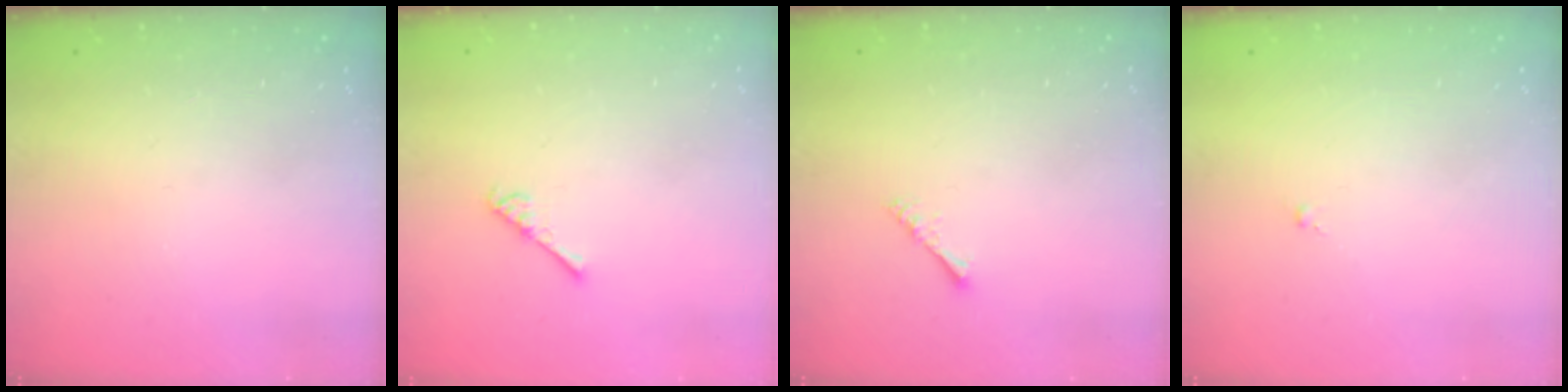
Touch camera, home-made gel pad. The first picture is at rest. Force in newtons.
{"total": 2.6, "press": 2.6, "slide": 0.5}
{"total": 1.4, "press": 1.3, "slide": 0.3}
{"total": 0.0}